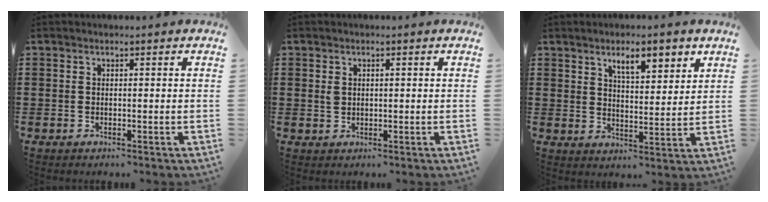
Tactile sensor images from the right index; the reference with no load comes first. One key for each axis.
{"total": 1.4, "fx": 0.4, "fy": 0.9, "fz": 1.0, "tx": -0.023, "ty": 0.005, "tz": 0.006}
{"total": 6.0, "fx": 4.0, "fy": 1.9, "fz": 4.1, "tx": -0.059, "ty": -0.008, "tz": 0.062}